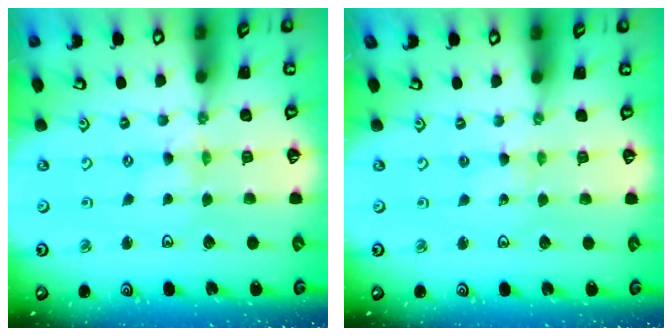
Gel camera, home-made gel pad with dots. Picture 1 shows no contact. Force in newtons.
{"total": 2.1, "press": 2.0, "slide": 0.3}